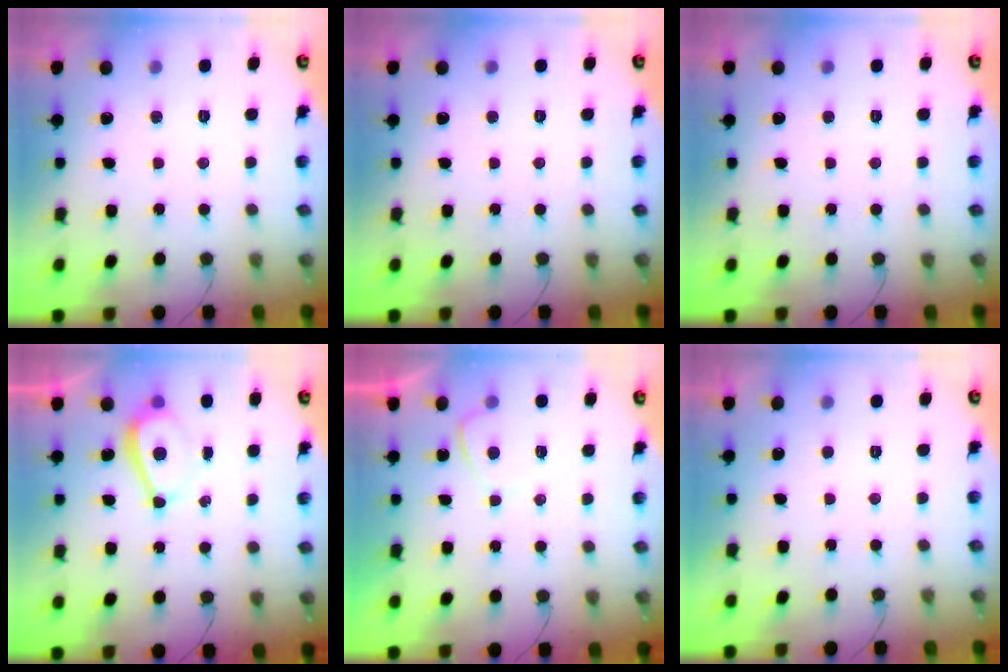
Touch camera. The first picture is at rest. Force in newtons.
{"total": 0.0}
{"total": 0.0}
{"total": 5.3, "press": 4.9, "slide": 2.1}
{"total": 0.9, "press": 0.7, "slide": 0.5}
{"total": 1.5, "press": 1.5, "slide": 0.4}